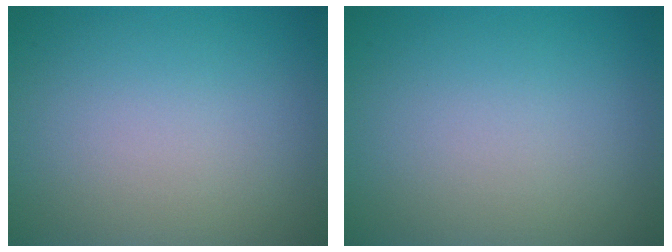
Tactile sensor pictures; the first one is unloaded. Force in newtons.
{"total": 0.0}